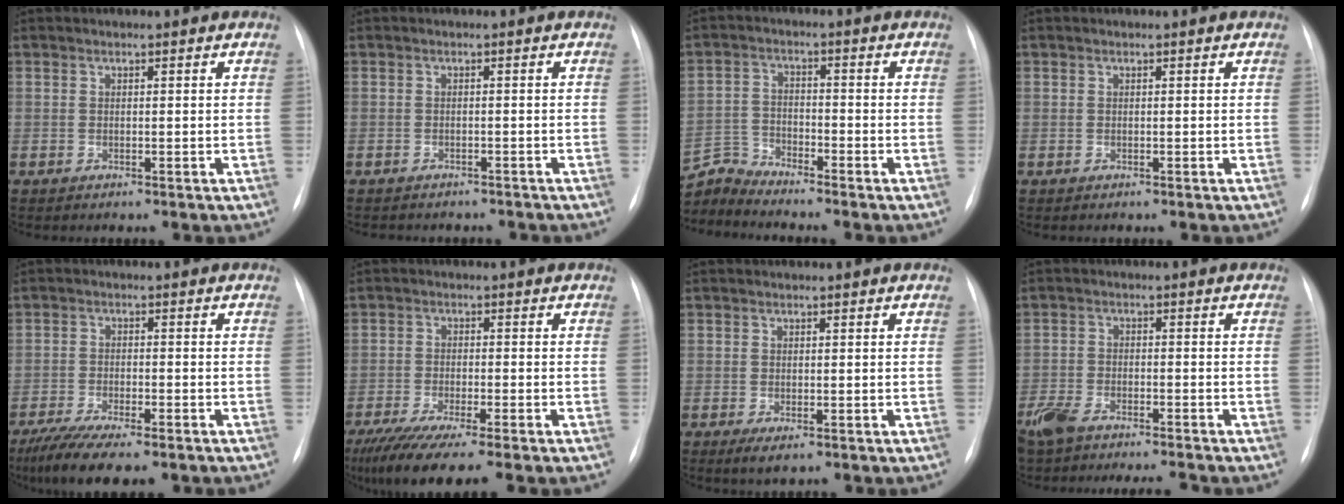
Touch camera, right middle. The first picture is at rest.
{"total": 6.0, "force": [-5.4, 2.2, 1.5], "torque": [-0.014, 0.005, -0.059]}
{"total": 5.2, "force": [-5.0, -0.9, -1.2], "torque": [0.012, -0.004, -0.099]}
{"total": 0.0}
{"total": 10.1, "force": [-7.8, 2.1, 6.2], "torque": [-0.101, -0.020, -0.123]}
{"total": 10.6, "force": [-8.0, 0.7, 6.9], "torque": [-0.110, -0.025, -0.130]}
{"total": 2.0, "force": [-1.0, 0.6, 1.6], "torque": [-0.022, -0.004, -0.012]}
{"total": 10.4, "force": [-8.8, 2.3, 5.0], "torque": [-0.089, -0.009, -0.141]}